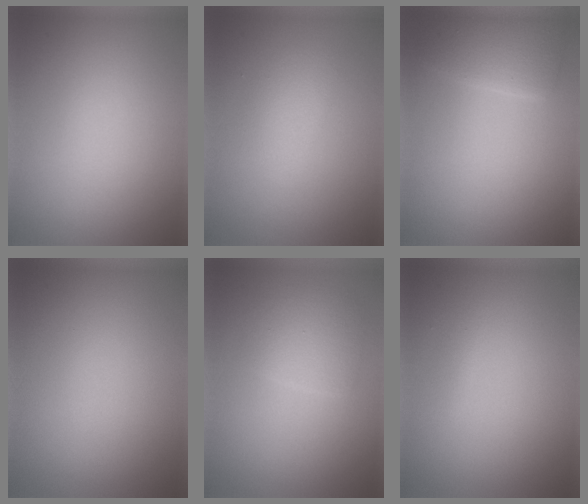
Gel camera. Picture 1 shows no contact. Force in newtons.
{"total": 1.8, "press": 1.8, "slide": 0.1}
{"total": 2.8, "press": 2.8, "slide": 0.2}
{"total": 0.0}
{"total": 2.4, "press": 2.4, "slide": 0.1}
{"total": 0.6, "press": 0.6, "slide": 0.1}